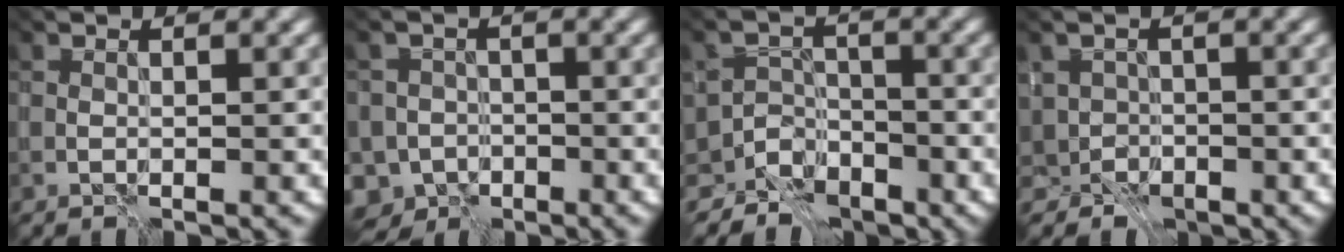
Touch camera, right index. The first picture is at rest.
{"total": 6.5, "force": [-4.2, 4.8, 1.0], "torque": [-0.003, -0.010, -0.075]}
{"total": 5.6, "force": [-4.1, 3.8, -0.3], "torque": [0.035, 0.002, -0.058]}
{"total": 3.8, "force": [-1.6, 3.4, 0.2], "torque": [0.018, 0.002, -0.031]}